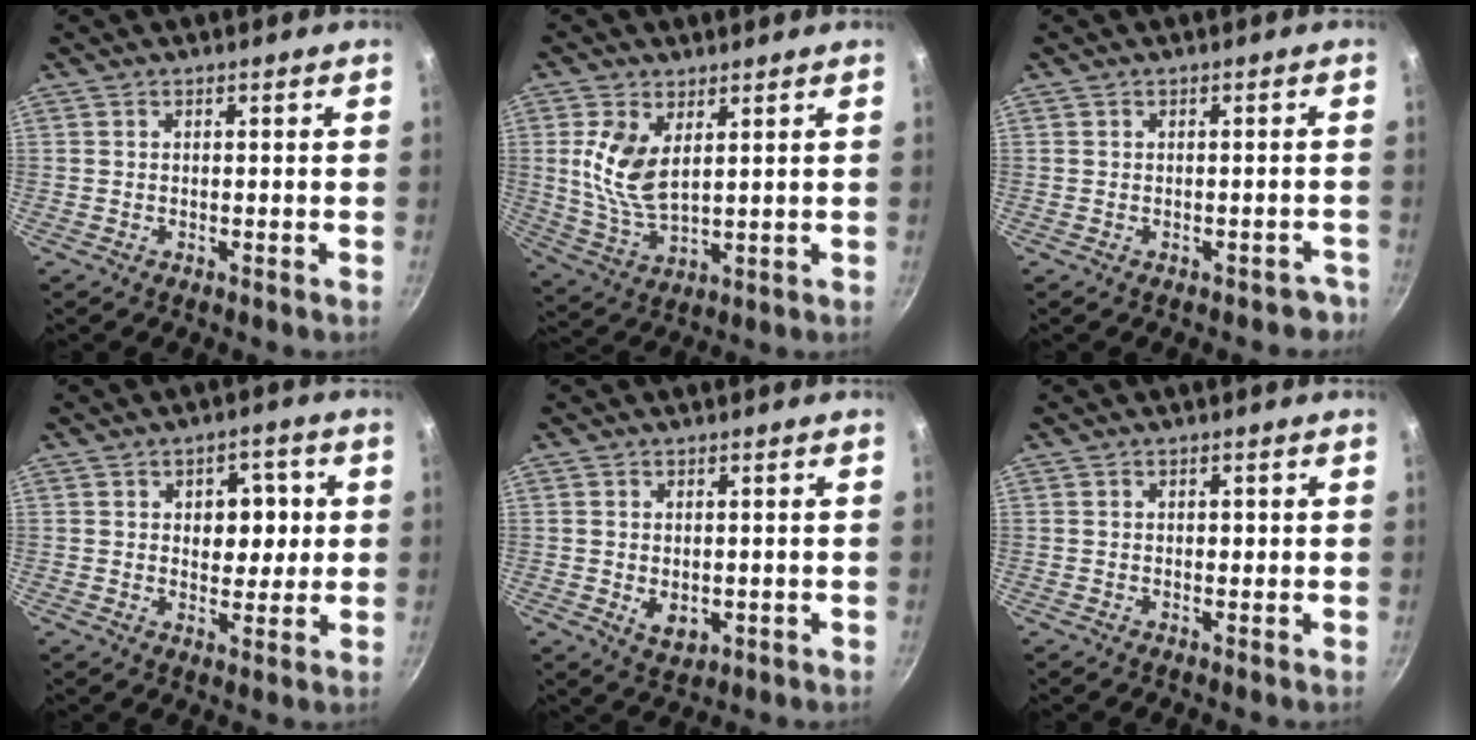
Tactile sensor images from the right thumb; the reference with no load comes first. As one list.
[{"total": 13.5, "force": [2.9, 9.1, 9.6], "torque": [-0.157, -0.024, 0.066]}, {"total": 3.0, "force": [-2.0, 2.0, 0.9], "torque": [0.025, 0.036, -0.003]}, {"total": 7.9, "force": [1.4, 5.4, 5.5], "torque": [-0.033, -0.003, 0.018]}, {"total": 4.3, "force": [-0.3, 3.1, 3.0], "torque": [-0.045, -0.011, 0.003]}, {"total": 1.1, "force": [0.3, 0.8, 0.7], "torque": [-0.004, 0.002, 0.004]}]